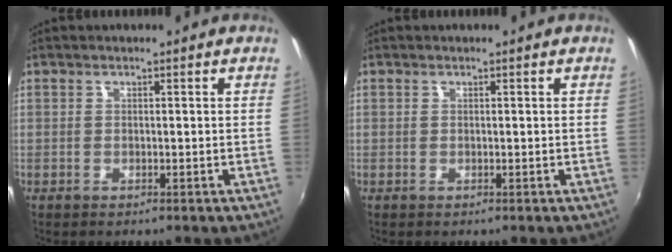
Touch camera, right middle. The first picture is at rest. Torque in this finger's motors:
{"motor_torque": [0.00, 0.00, 0.00, 0.00]}